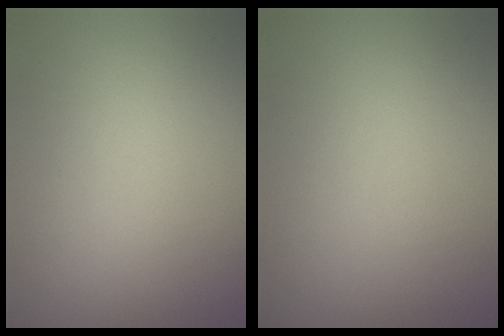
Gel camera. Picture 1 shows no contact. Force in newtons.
{"total": 0.0}